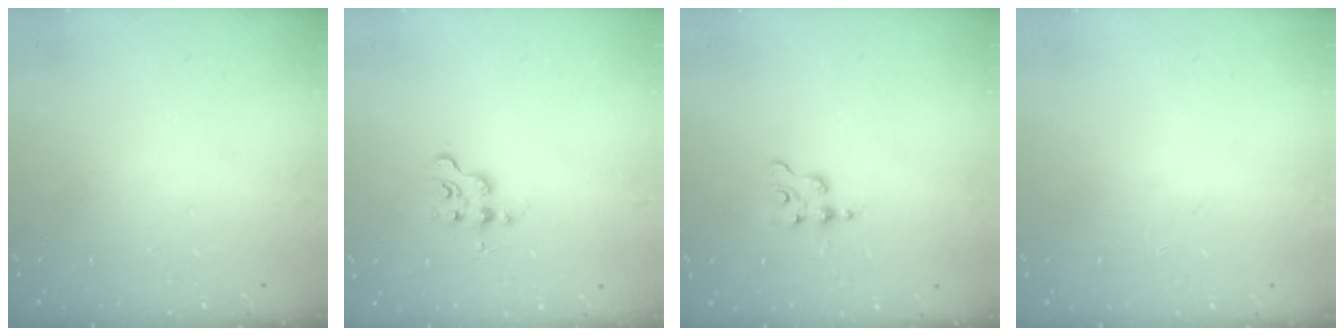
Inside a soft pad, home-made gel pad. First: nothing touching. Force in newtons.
{"total": 6.7, "press": 6.7, "slide": 0.6}
{"total": 1.8, "press": 1.8, "slide": 0.3}
{"total": 0.7, "press": 0.7, "slide": 0.2}